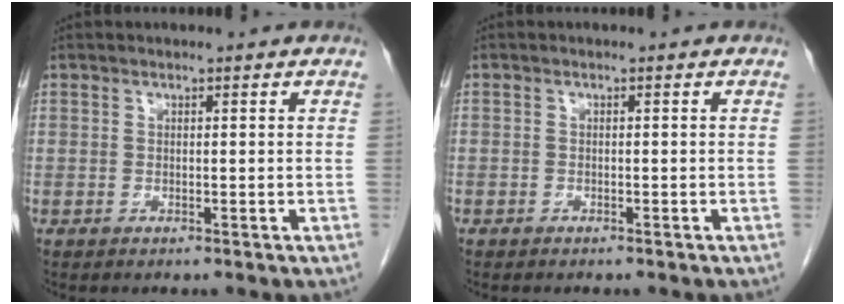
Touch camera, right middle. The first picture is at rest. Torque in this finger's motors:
{"motor_torque": [1.04, -1.09, 0.04, -0.12]}